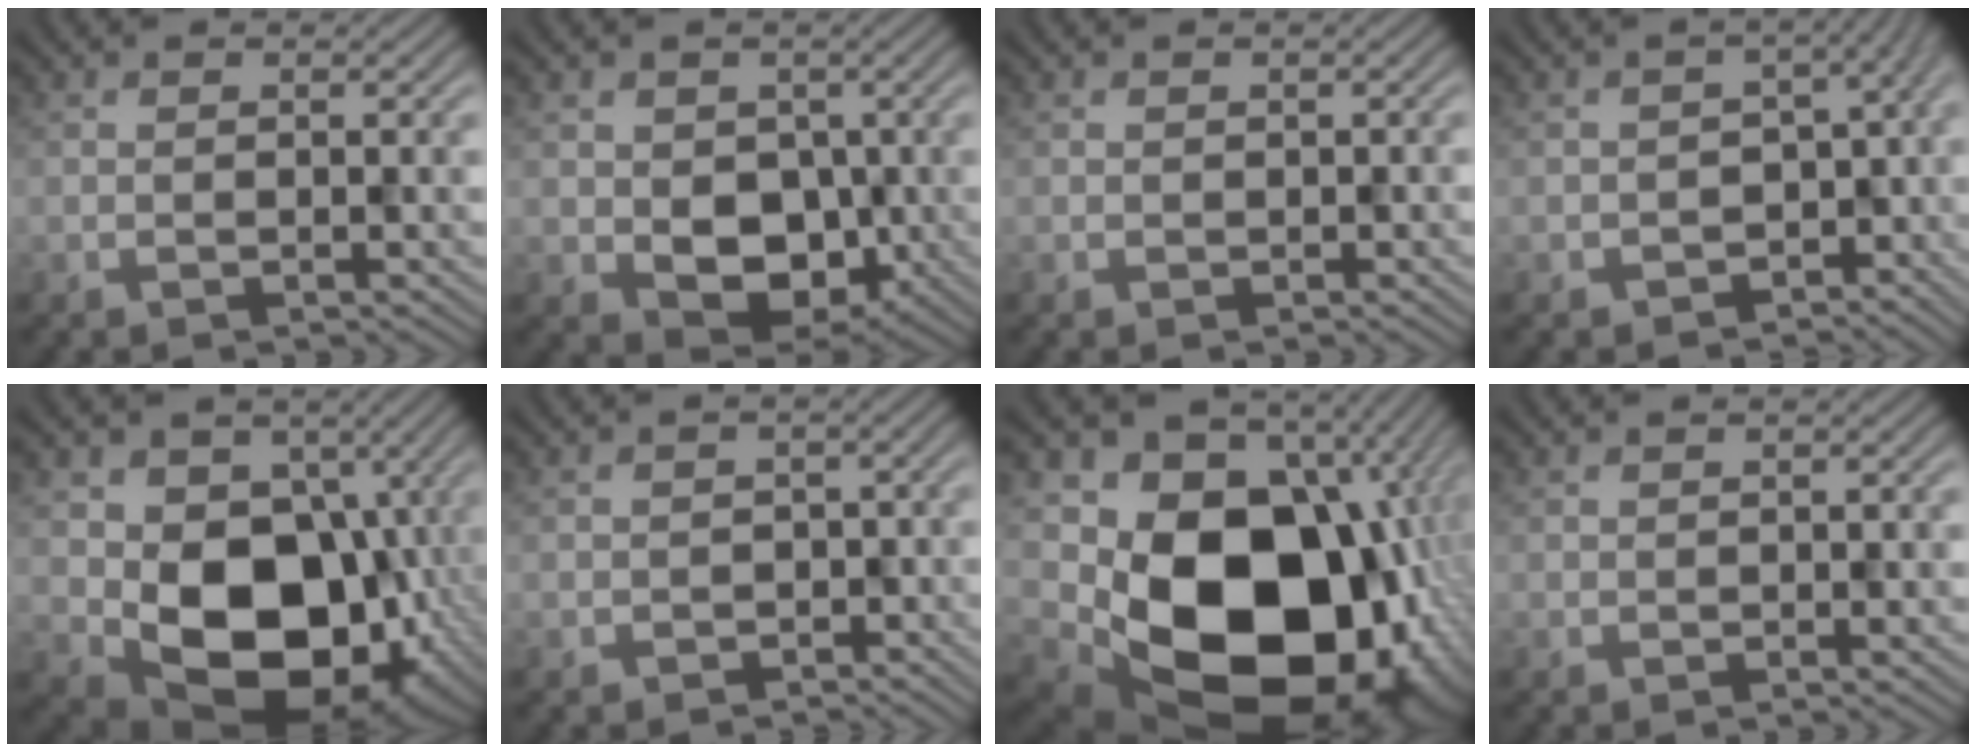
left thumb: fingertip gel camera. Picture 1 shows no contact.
{"total": 6.9, "force": [-0.1, 5.3, 4.4], "torque": [-0.086, -0.024, 0.004]}
{"total": 0.5, "force": [0.3, 0.4, 0.0], "torque": [0.002, -0.004, 0.005]}
{"total": 6.7, "force": [-3.2, 4.3, 4.0], "torque": [-0.049, -0.028, -0.046]}
{"total": 14.0, "force": [-1.1, 10.4, 9.3], "torque": [-0.147, -0.034, -0.013]}
{"total": 2.2, "force": [-1.1, 1.7, 0.7], "torque": [-0.008, -0.003, -0.019]}
{"total": 21.0, "force": [-3.3, 15.8, 13.4], "torque": [-0.254, -0.071, -0.006]}
{"total": 1.0, "force": [0.2, 0.6, 0.7], "torque": [-0.009, -0.002, 0.004]}